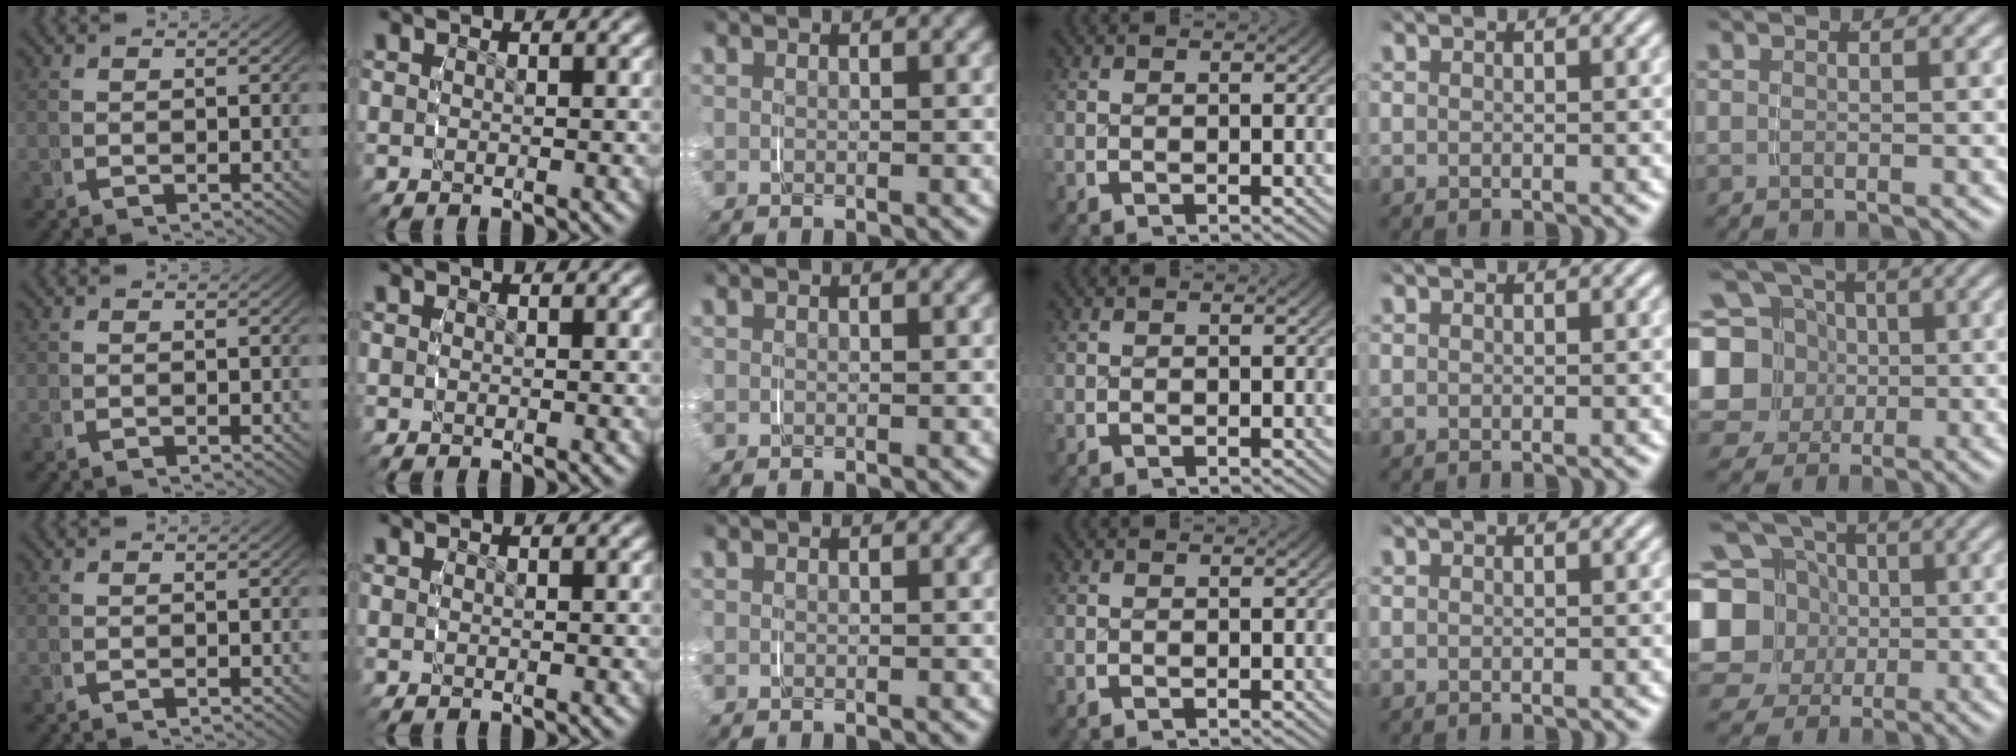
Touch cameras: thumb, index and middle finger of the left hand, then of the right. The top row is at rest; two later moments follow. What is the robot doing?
{"motion": "grasp_and_lifting", "object": "toothpaste"}